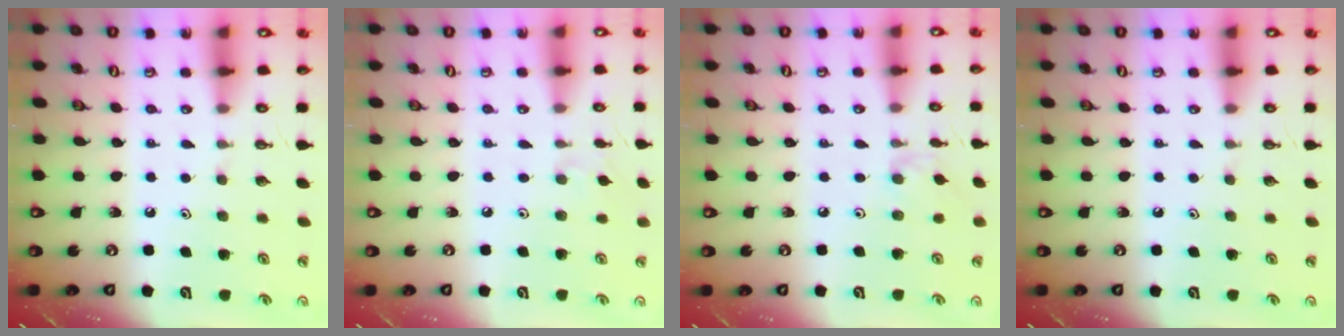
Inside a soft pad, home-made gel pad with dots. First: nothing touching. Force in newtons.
{"total": 2.4, "press": 2.4, "slide": 0.6}
{"total": 1.4, "press": 1.4, "slide": 0.4}
{"total": 0.0}